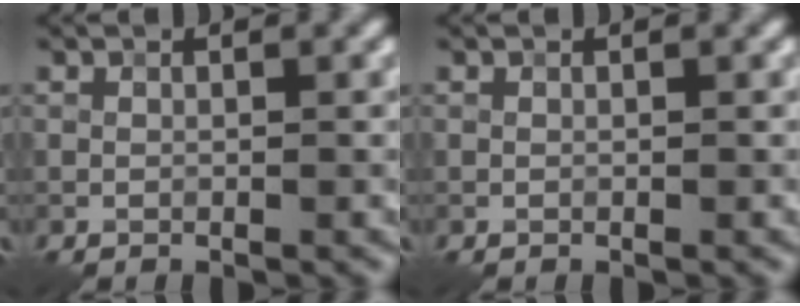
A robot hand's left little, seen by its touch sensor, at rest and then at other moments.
{"total": 0.0}